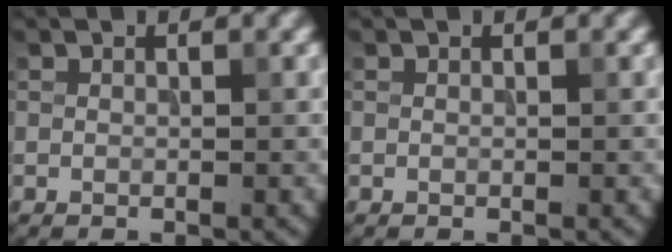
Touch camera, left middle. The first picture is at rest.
{"total": 0.0}